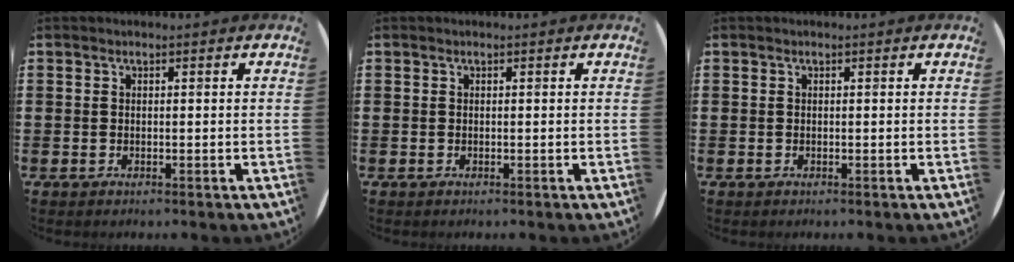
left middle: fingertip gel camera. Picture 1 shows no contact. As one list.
[{"total": 0.0}, {"total": 0.0}]